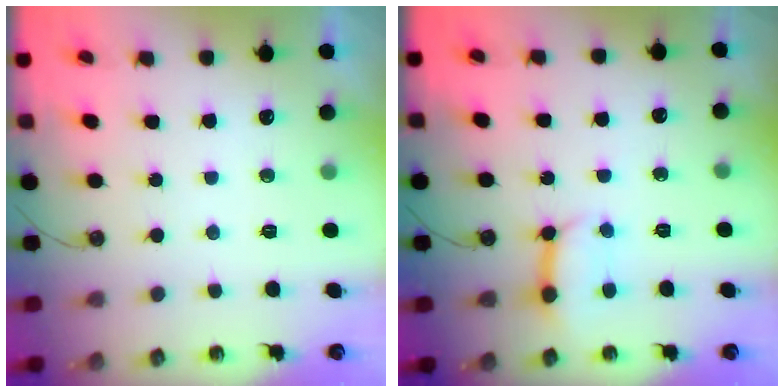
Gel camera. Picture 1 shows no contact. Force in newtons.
{"total": 8.0, "press": 7.9, "slide": 1.0}